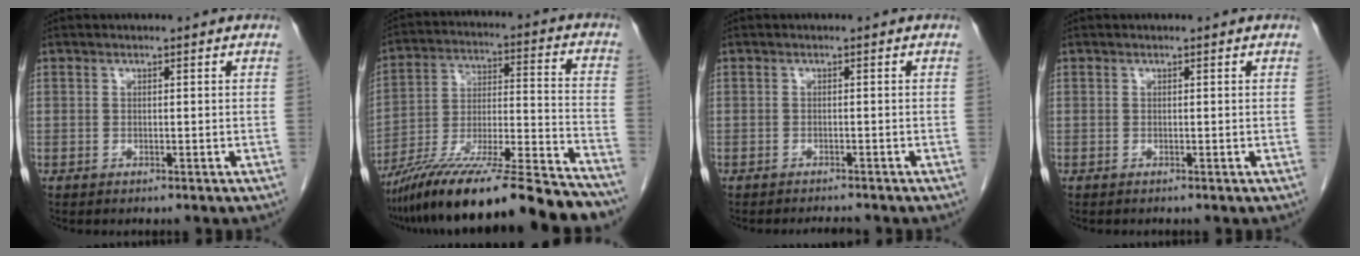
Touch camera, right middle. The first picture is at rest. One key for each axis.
{"total": 27.1, "fx": -23.2, "fy": 1.6, "fz": 14.0, "tx": -0.197, "ty": -0.014, "tz": -0.367}
{"total": 2.1, "fx": -2.1, "fy": 0.4, "fz": 0.3, "tx": -0.007, "ty": -0.006, "tz": -0.029}
{"total": 0.0}